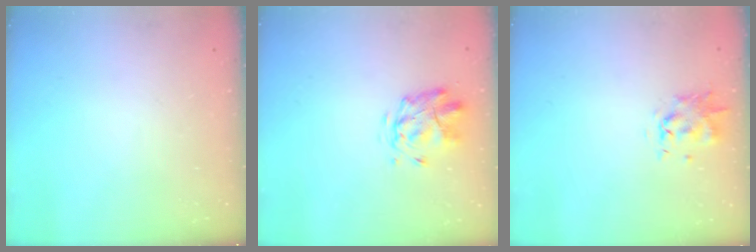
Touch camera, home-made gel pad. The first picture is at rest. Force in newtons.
{"total": 2.8, "press": 2.4, "slide": 1.3}
{"total": 1.0, "press": 0.9, "slide": 0.3}